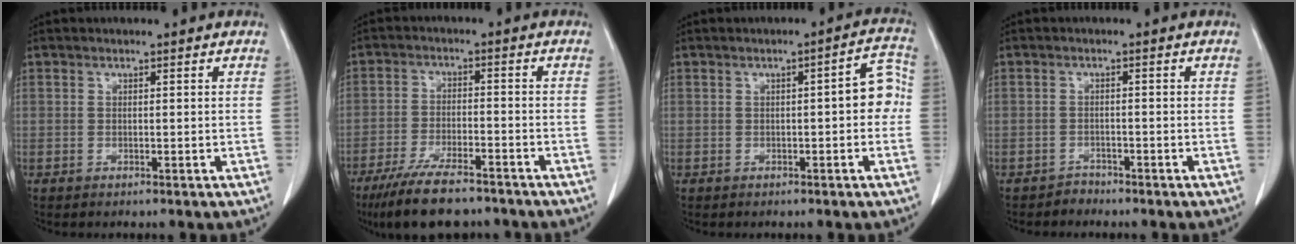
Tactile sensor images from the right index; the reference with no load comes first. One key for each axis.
{"total": 11.5, "fx": -9.1, "fy": 2.6, "fz": 6.6, "tx": -0.114, "ty": -0.024, "tz": -0.149}
{"total": 5.4, "fx": -0.2, "fy": 1.4, "fz": 5.2, "tx": -0.057, "ty": 0.023, "tz": -0.006}
{"total": 1.4, "fx": -1.3, "fy": 0.5, "fz": -0.4, "tx": 0.009, "ty": 0.000, "tz": -0.024}